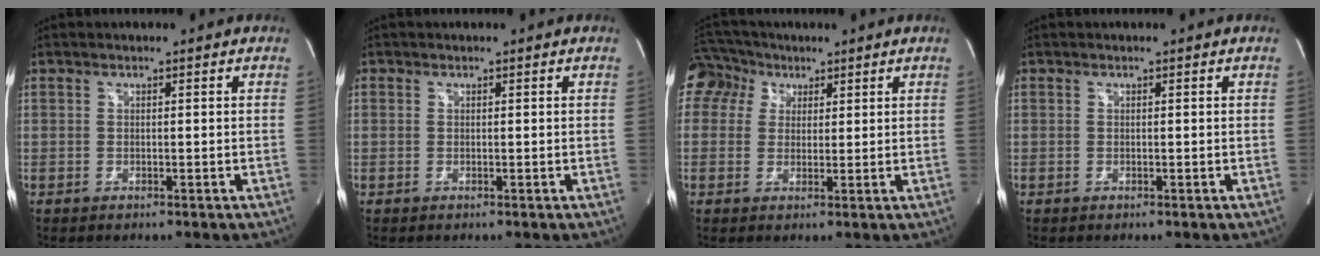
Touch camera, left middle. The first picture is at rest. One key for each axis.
{"total": 0.0}
{"total": 8.7, "fx": 4.3, "fy": 7.4, "fz": 1.9, "tx": -0.053, "ty": 0.042, "tz": 0.085}
{"total": 0.0}